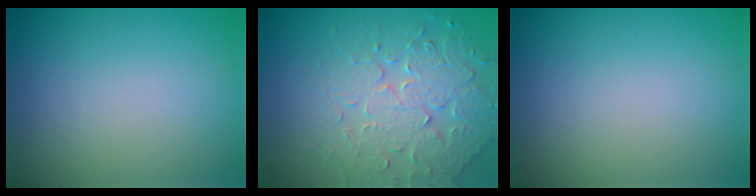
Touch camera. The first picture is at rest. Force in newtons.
{"total": 4.2, "press": 4.0, "slide": 1.2}
{"total": 0.0}